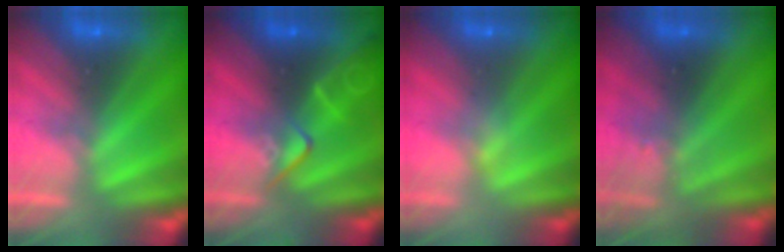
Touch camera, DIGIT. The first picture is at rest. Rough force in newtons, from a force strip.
{"total": 2.2}
{"total": 2.4}
{"total": 2.8}